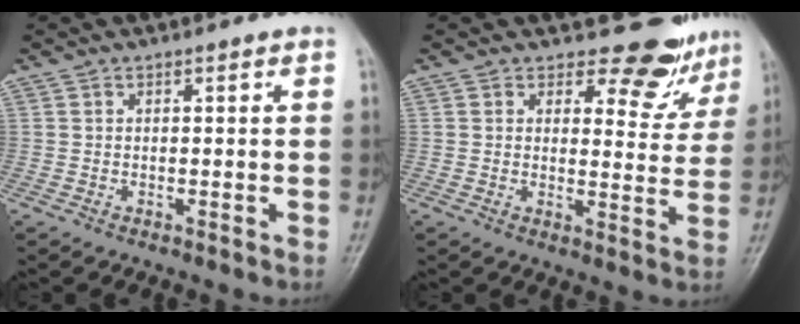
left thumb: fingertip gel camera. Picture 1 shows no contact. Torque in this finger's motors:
{"motor_torque": [0.04, -0.03, 0.01, -0.20, 0.07]}